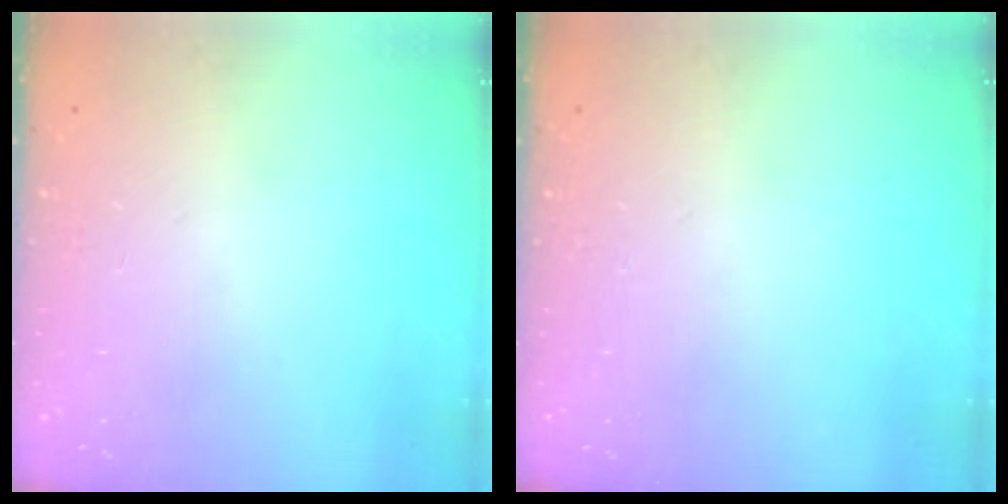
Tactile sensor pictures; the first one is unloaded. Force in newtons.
{"total": 0.0}